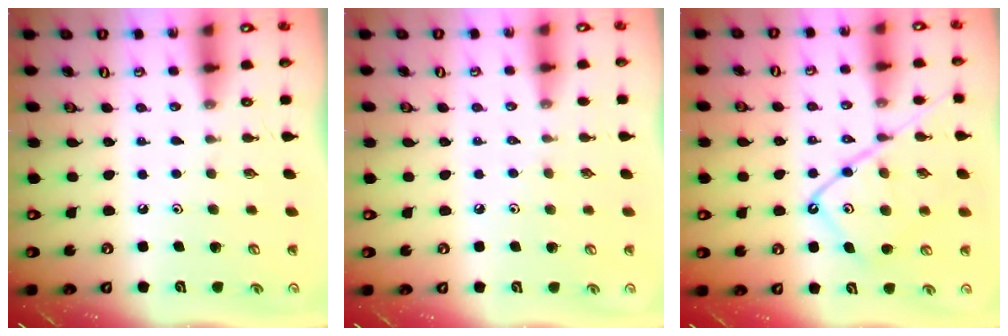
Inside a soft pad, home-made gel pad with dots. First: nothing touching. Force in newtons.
{"total": 4.3, "press": 4.3, "slide": 0.8}
{"total": 13.7, "press": 13.6, "slide": 1.3}